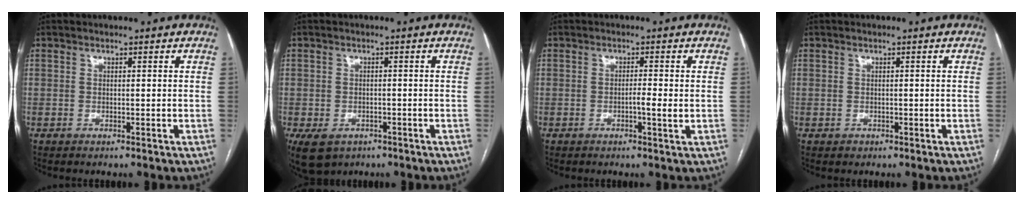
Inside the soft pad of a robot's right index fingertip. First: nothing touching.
{"total": 6.7, "force": [-3.7, 4.8, 2.7], "torque": [-0.051, -0.001, -0.045]}
{"total": 2.0, "force": [-0.4, 0.0, 2.0], "torque": [-0.031, -0.001, -0.007]}
{"total": 0.6, "force": [-0.2, 0.6, 0.0], "torque": [-0.001, 0.004, -0.002]}